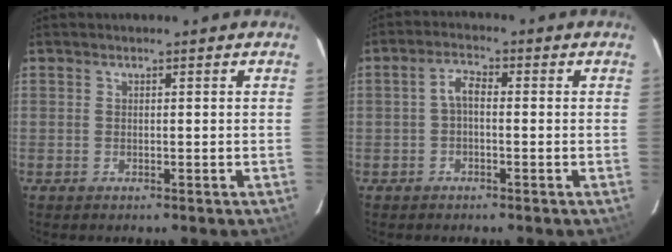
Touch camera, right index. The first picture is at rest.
{"total": 2.6, "force": [-0.6, 1.3, 2.3], "torque": [-0.047, 0.011, -0.012]}